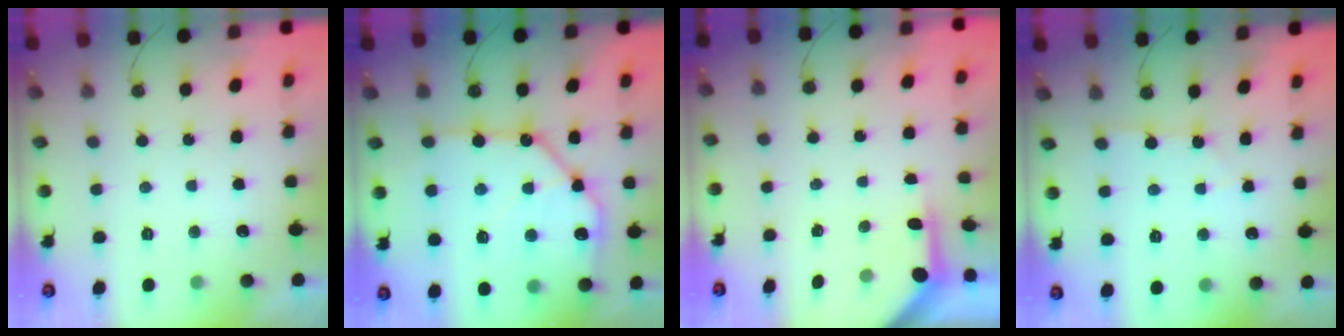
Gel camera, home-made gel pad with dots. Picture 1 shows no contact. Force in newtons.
{"total": 18.7, "press": 18.6, "slide": 2.0}
{"total": 3.9, "press": 3.9, "slide": 0.3}
{"total": 2.2, "press": 2.2, "slide": 0.4}